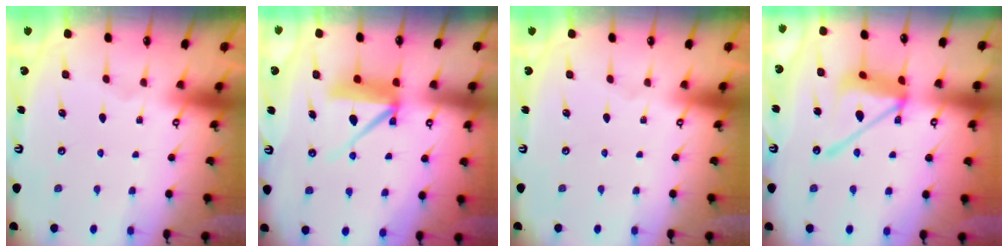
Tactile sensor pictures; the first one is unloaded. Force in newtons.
{"total": 10.0, "press": 9.9, "slide": 1.0}
{"total": 0.0}
{"total": 14.5, "press": 14.4, "slide": 1.6}